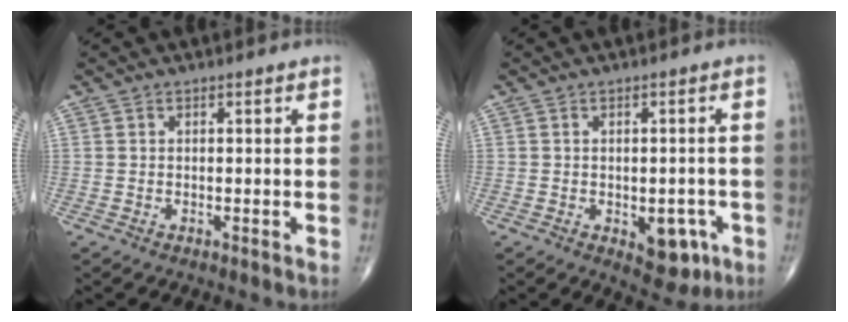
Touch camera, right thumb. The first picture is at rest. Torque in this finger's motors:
{"motor_torque": [2.64, 2.37, 0.37, -0.59, 0.00]}